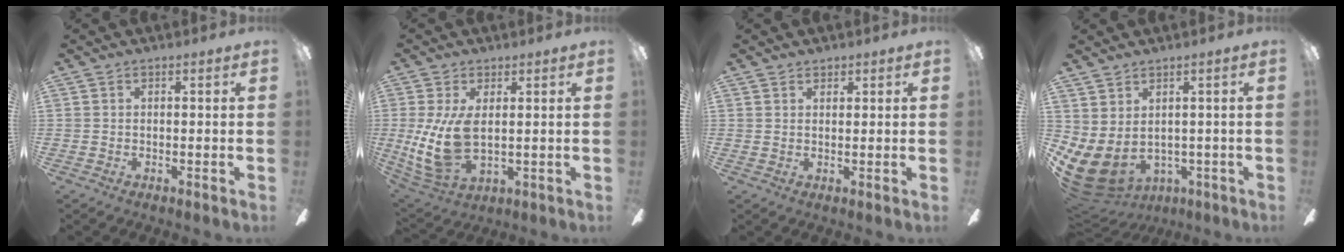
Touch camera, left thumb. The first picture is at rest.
{"total": 11.9, "force": [0.9, 6.3, 10.1], "torque": [-0.216, -0.016, 0.019]}
{"total": 1.6, "force": [1.4, 0.6, -0.1], "torque": [0.002, -0.002, 0.028]}
{"total": 5.7, "force": [0.1, 3.9, 4.2], "torque": [-0.121, -0.026, 0.006]}